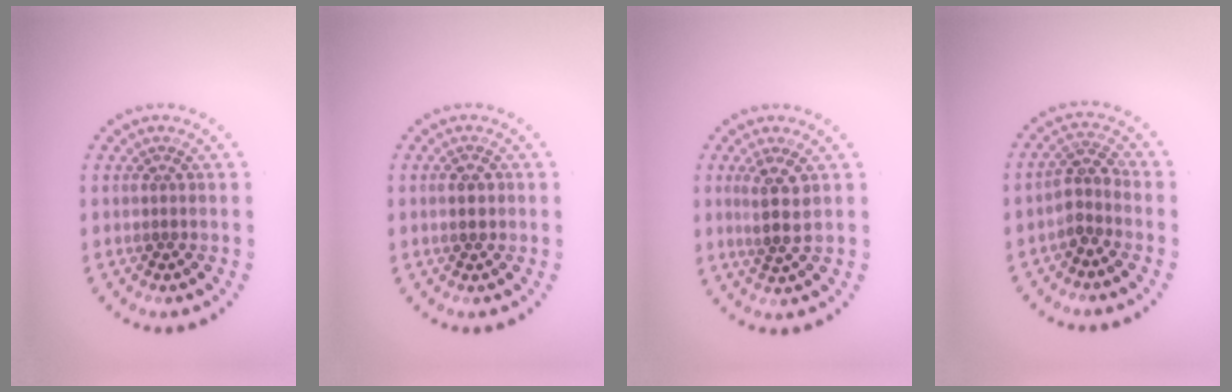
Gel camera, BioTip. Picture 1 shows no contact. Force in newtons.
{"total": 2.0, "press": 2.0, "slide": 0.1}
{"total": 2.7, "press": 2.4, "slide": 1.2}
{"total": 2.2, "press": 1.7, "slide": 1.4}